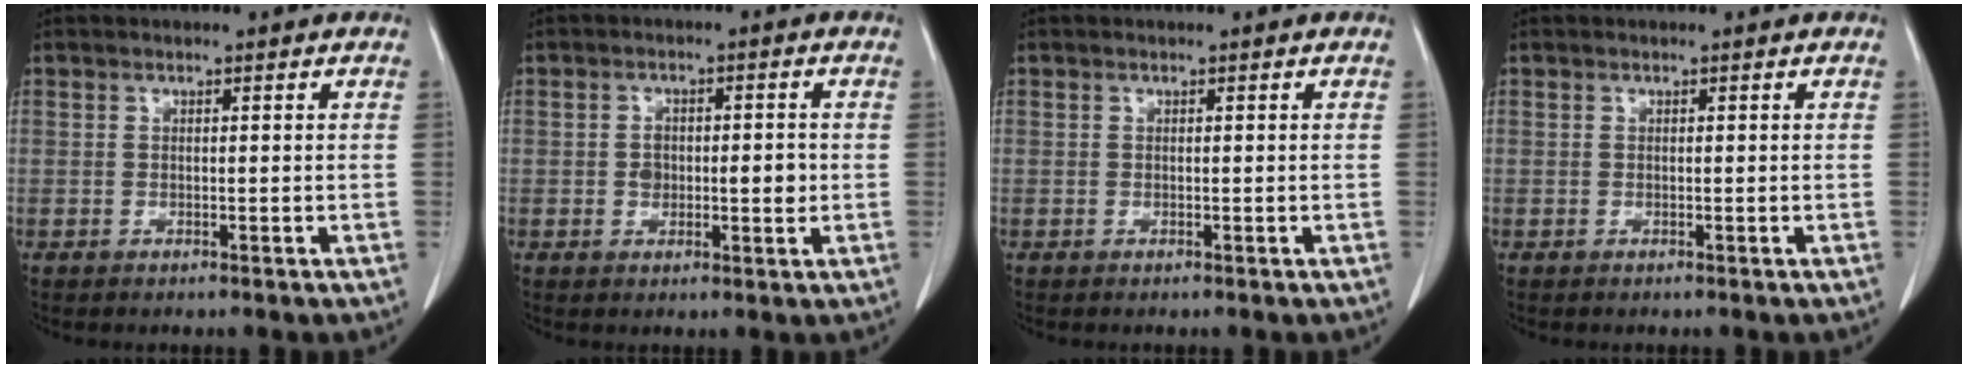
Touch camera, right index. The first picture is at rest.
{"total": 4.5, "force": [-0.4, 2.4, 3.8], "torque": [-0.056, 0.006, -0.001]}
{"total": 0.0}
{"total": 0.0}